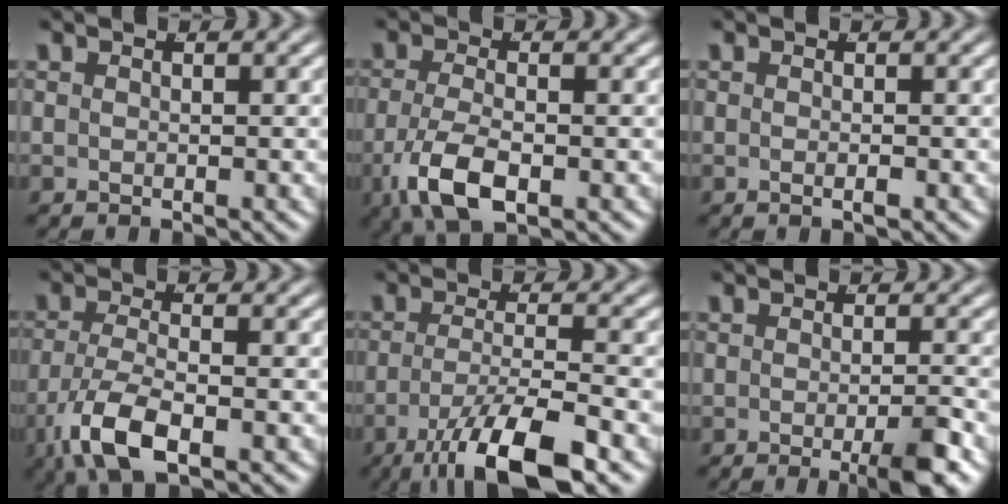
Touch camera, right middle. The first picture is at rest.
{"total": 5.3, "force": [-2.2, 2.3, 4.3], "torque": [-0.091, -0.029, -0.020]}
{"total": 0.6, "force": [-0.4, 0.0, 0.4], "torque": [-0.010, -0.001, -0.007]}
{"total": 5.5, "force": [-2.5, 2.1, 4.3], "torque": [-0.091, -0.029, -0.026]}
{"total": 7.5, "force": [-4.0, 1.8, 6.1], "torque": [-0.108, -0.031, -0.048]}
{"total": 3.4, "force": [-1.9, 0.3, 2.8], "torque": [-0.033, -0.004, -0.032]}